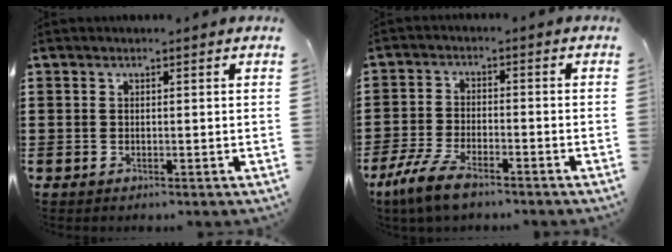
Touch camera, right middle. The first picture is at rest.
{"total": 6.5, "force": [-4.7, 1.9, 4.1], "torque": [-0.100, -0.005, -0.092]}